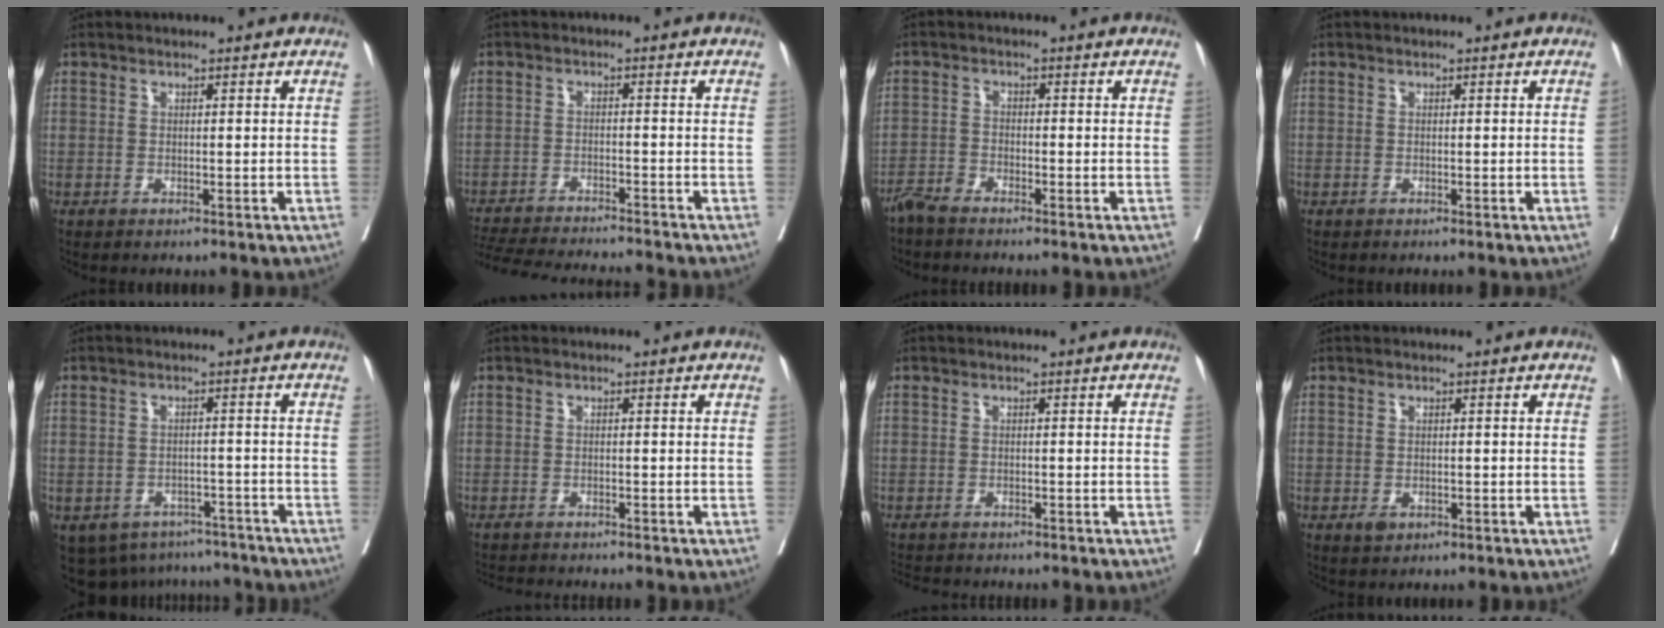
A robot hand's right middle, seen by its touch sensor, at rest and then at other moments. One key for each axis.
{"total": 14.3, "fx": -13.4, "fy": 0.4, "fz": 4.9, "tx": -0.079, "ty": -0.018, "tz": -0.199}
{"total": 2.6, "fx": -2.5, "fy": 0.2, "fz": 0.7, "tx": -0.014, "ty": -0.006, "tz": -0.053}
{"total": 0.0}
{"total": 10.3, "fx": -8.2, "fy": 5.9, "fz": 1.7, "tx": -0.027, "ty": 0.014, "tz": -0.101}
{"total": 2.9, "fx": -2.8, "fy": -0.8, "fz": 0.2, "tx": -0.001, "ty": -0.014, "tz": -0.047}
{"total": 3.6, "fx": -3.5, "fy": 0.3, "fz": 0.7, "tx": -0.005, "ty": -0.013, "tz": -0.056}
{"total": 1.4, "fx": -0.7, "fy": 0.9, "fz": 0.9, "tx": -0.012, "ty": 0.000, "tz": -0.005}